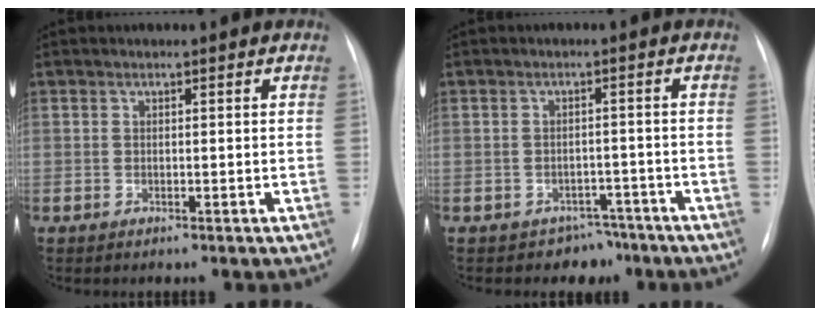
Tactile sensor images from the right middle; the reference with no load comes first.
{"total": 4.0, "force": [-3.1, 2.6, -0.4], "torque": [0.013, 0.018, -0.040]}